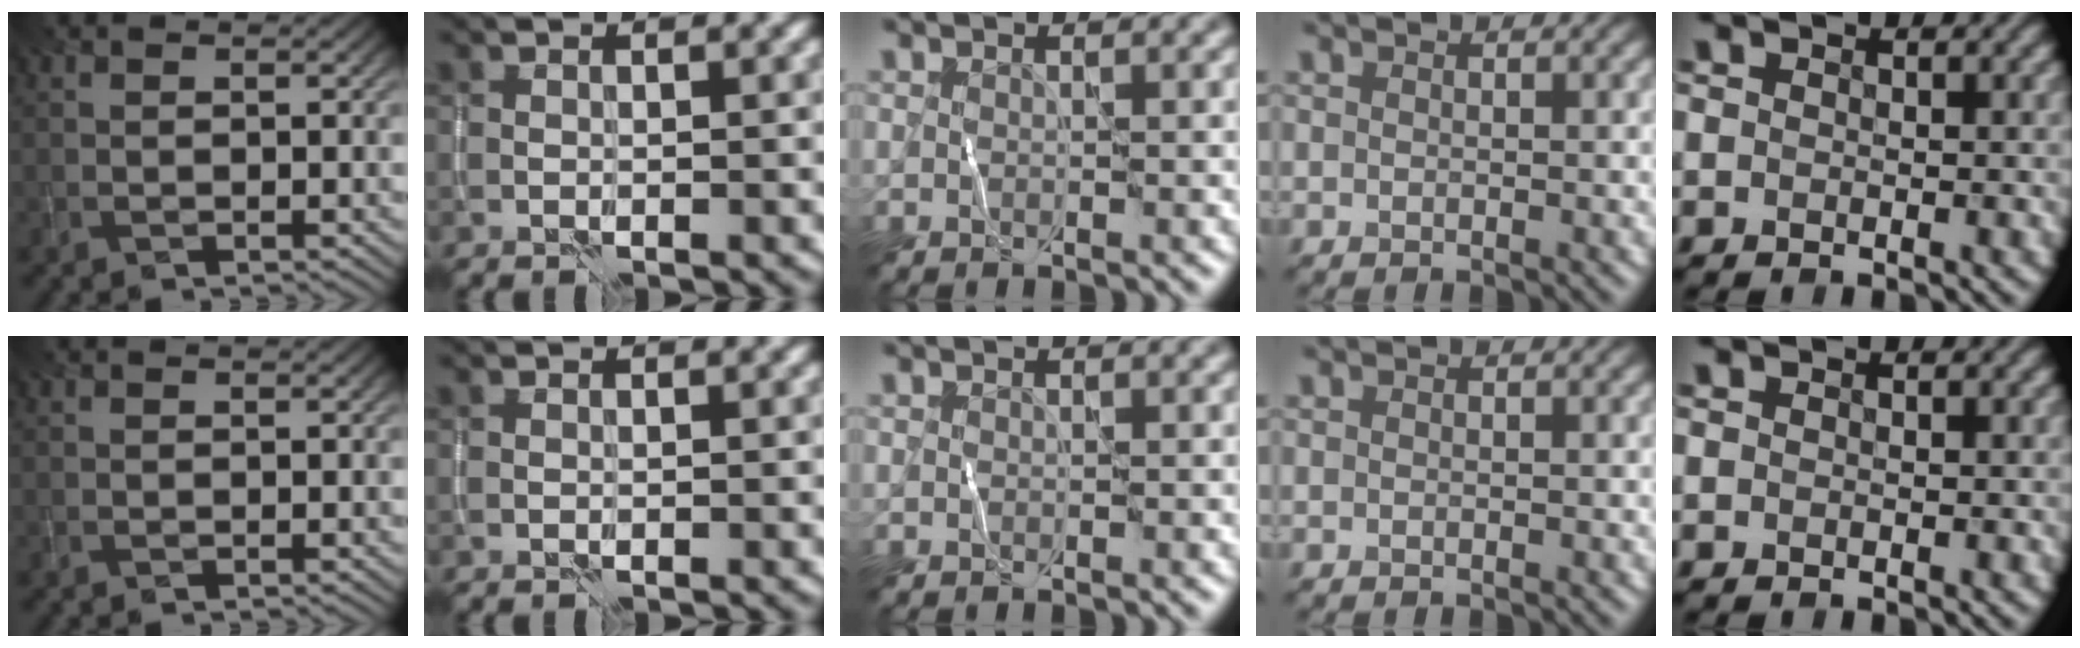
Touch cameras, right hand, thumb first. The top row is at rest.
{}